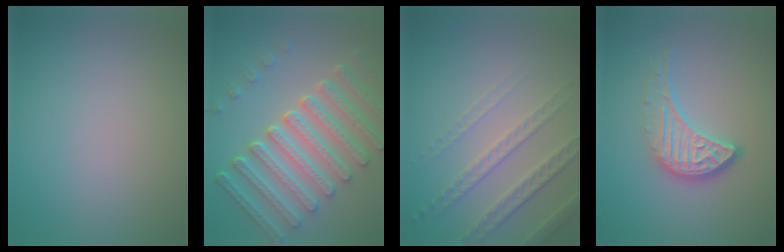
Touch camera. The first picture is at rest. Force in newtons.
{"total": 7.9, "press": 6.0, "slide": 5.2}
{"total": 5.0, "press": 3.2, "slide": 3.9}
{"total": 3.5, "press": 2.9, "slide": 2.0}